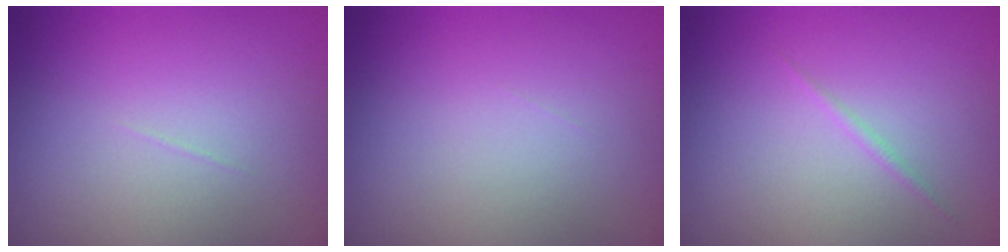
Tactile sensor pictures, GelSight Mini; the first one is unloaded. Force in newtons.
{"total": 0.0}
{"total": 0.5, "press": 0.5, "slide": 0.0}